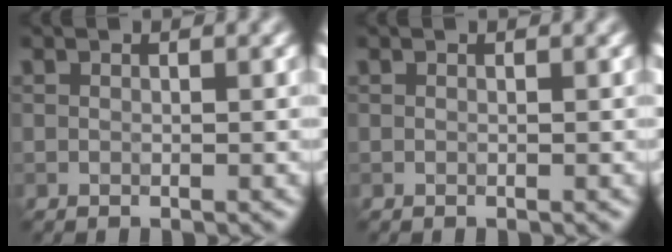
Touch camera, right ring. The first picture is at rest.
{"total": 0.0}